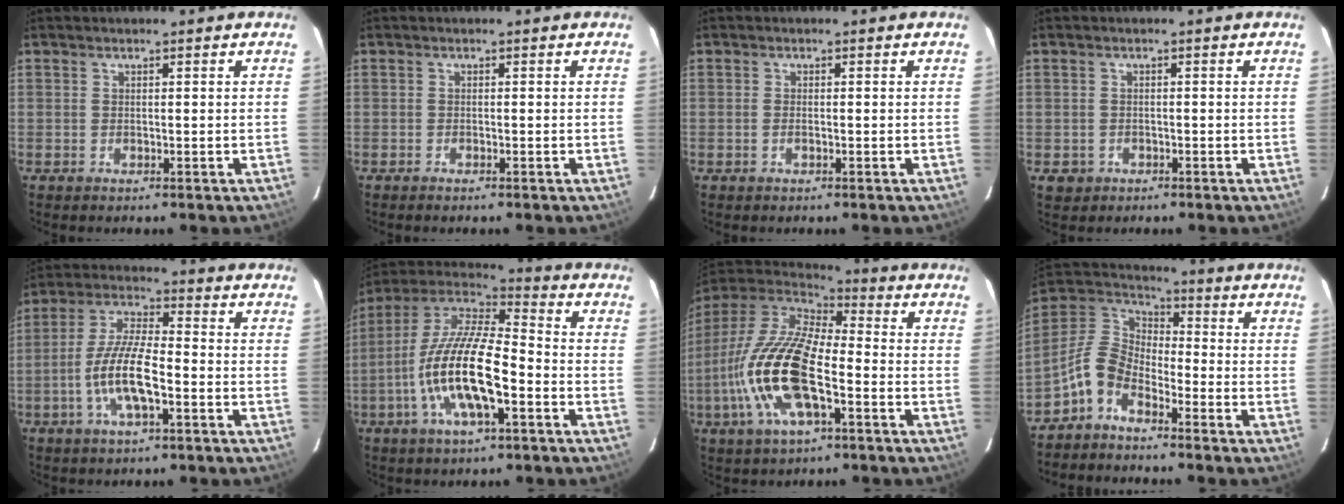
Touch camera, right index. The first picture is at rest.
{"total": 0.6, "force": [-0.6, 0.1, 0.1], "torque": [-0.002, -0.002, -0.012]}
{"total": 0.7, "force": [-0.3, 0.4, 0.6], "torque": [-0.013, 0.001, -0.006]}
{"total": 2.5, "force": [-1.0, 2.3, 0.4], "torque": [-0.012, 0.001, -0.010]}
{"total": 11.0, "force": [-3.7, 3.0, 9.9], "torque": [-0.206, 0.003, -0.071]}
{"total": 17.8, "force": [-5.6, 5.4, 16.0], "torque": [-0.316, -0.008, -0.113]}
{"total": 20.1, "force": [-6.2, 7.7, 17.5], "torque": [-0.363, -0.020, -0.127]}
{"total": 8.5, "force": [-5.2, 4.8, 4.8], "torque": [-0.104, 0.022, -0.116]}